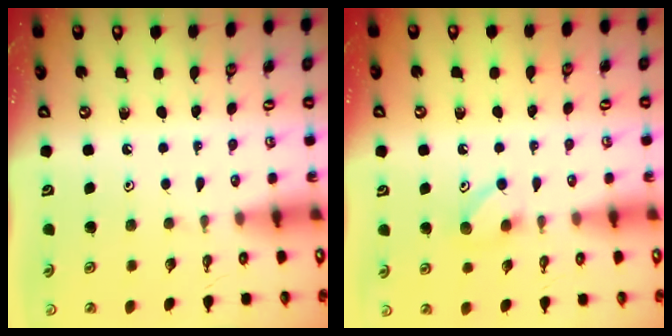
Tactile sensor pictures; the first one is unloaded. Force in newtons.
{"total": 6.1, "press": 6.0, "slide": 0.9}